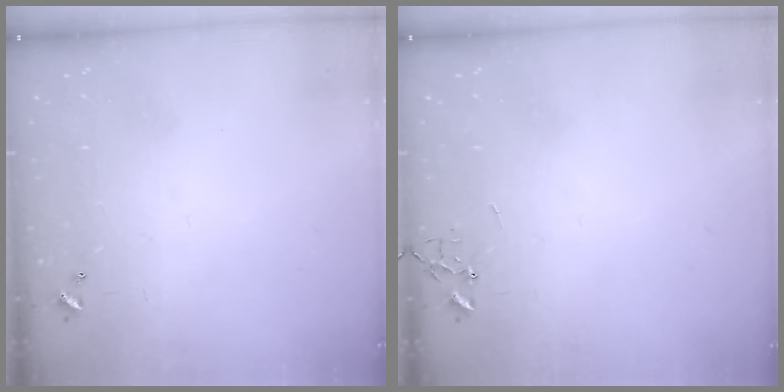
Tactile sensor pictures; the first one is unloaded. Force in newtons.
{"total": 0.0}